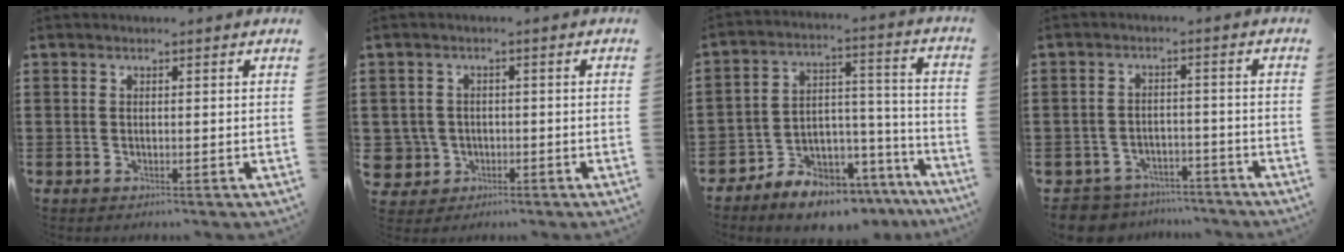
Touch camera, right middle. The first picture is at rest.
{"total": 3.6, "force": [-0.7, 3.5, 0.6], "torque": [-0.031, 0.005, -0.017]}
{"total": 8.3, "force": [-7.8, 2.7, 1.2], "torque": [-0.014, 0.026, -0.146]}
{"total": 4.9, "force": [-4.8, 1.0, -0.1], "torque": [-0.016, 0.006, -0.104]}